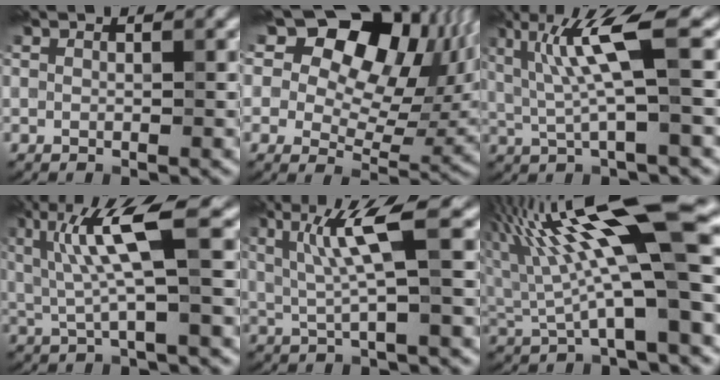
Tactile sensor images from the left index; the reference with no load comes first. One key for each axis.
{"total": 15.2, "fx": 8.3, "fy": 9.7, "fz": 8.3, "tx": -0.156, "ty": 0.056, "tz": 0.154}
{"total": 4.7, "fx": 0.5, "fy": -0.3, "fz": 4.6, "tx": -0.128, "ty": -0.005, "tz": 0.041}
{"total": 4.8, "fx": 0.5, "fy": -0.2, "fz": 4.7, "tx": -0.131, "ty": -0.005, "tz": 0.041}
{"total": 3.6, "fx": 0.1, "fy": -0.7, "fz": 3.5, "tx": -0.108, "ty": -0.003, "tz": 0.035}
{"total": 11.9, "fx": 2.4, "fy": 2.5, "fz": 11.4, "tx": -0.210, "ty": 0.011, "tz": 0.066}